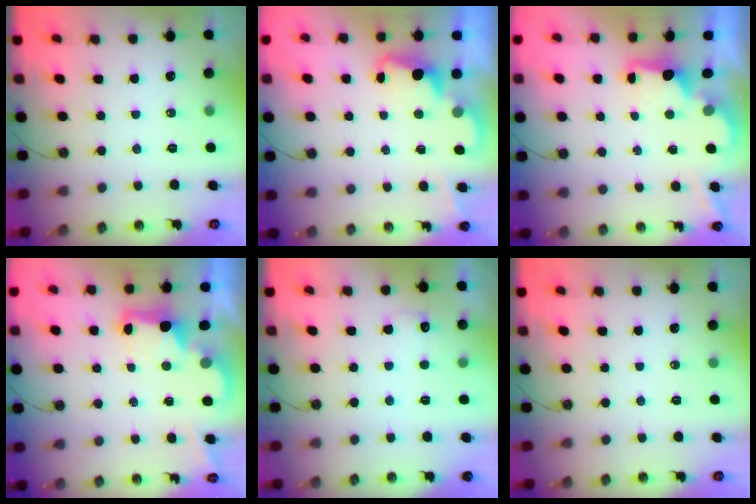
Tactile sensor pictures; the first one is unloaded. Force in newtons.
{"total": 2.3, "press": 2.3, "slide": 0.5}
{"total": 2.1, "press": 1.9, "slide": 0.8}
{"total": 3.0, "press": 2.9, "slide": 0.6}
{"total": 4.9, "press": 4.7, "slide": 1.1}
{"total": 0.0}